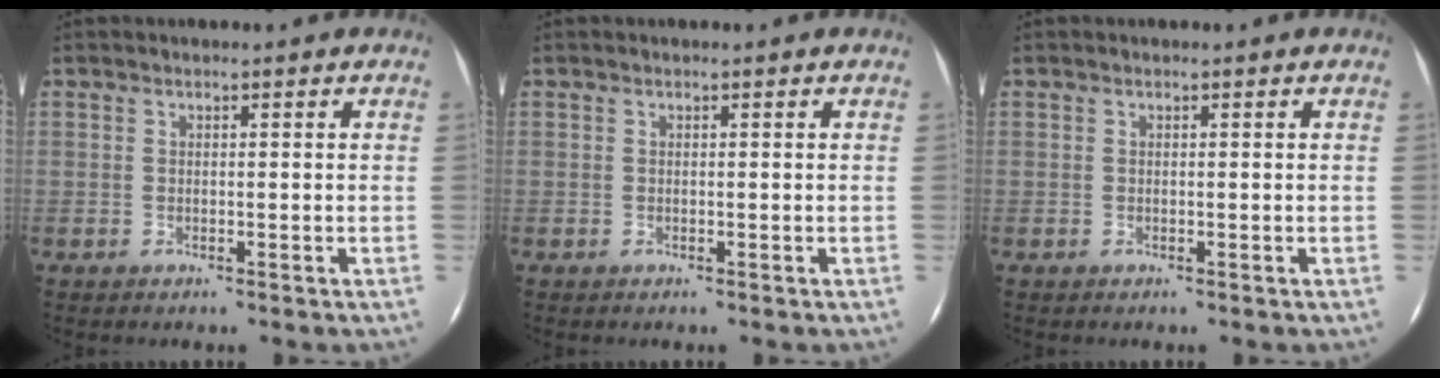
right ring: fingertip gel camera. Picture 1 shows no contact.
{"total": 0.0}
{"total": 0.0}